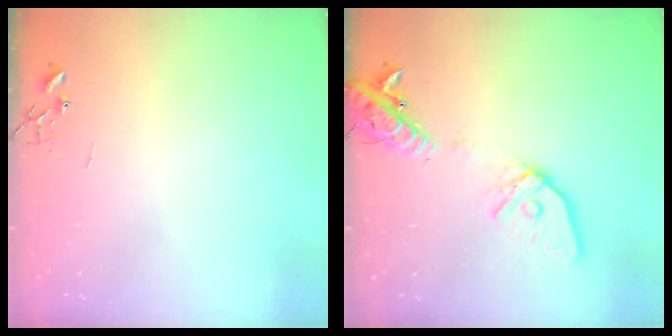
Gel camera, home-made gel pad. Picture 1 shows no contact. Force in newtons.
{"total": 15.2, "press": 14.9, "slide": 3.0}